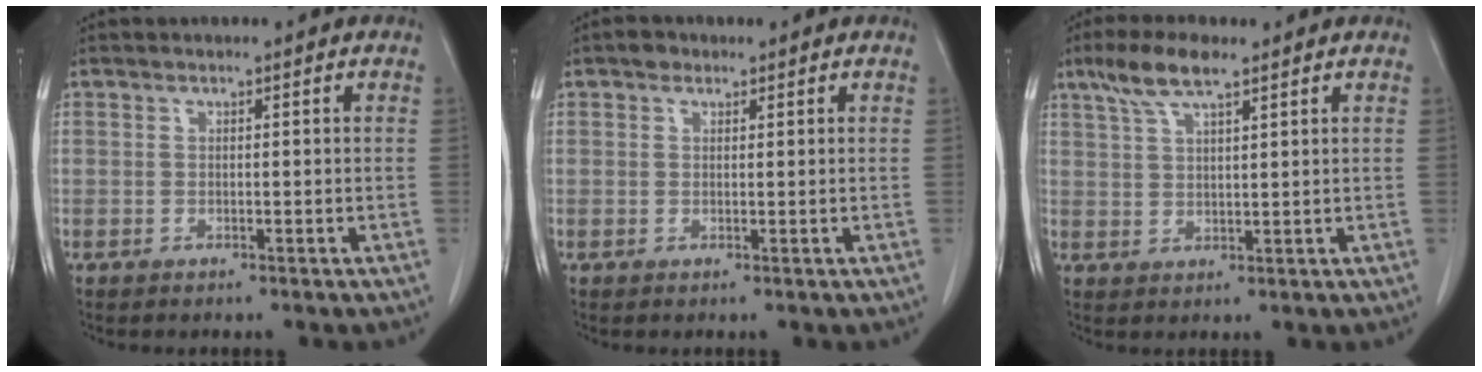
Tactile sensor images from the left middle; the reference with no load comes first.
{"total": 1.4, "force": [0.9, 1.0, 0.4], "torque": [-0.007, 0.004, 0.011]}
{"total": 6.3, "force": [4.3, 1.2, 4.4], "torque": [-0.100, 0.014, 0.084]}